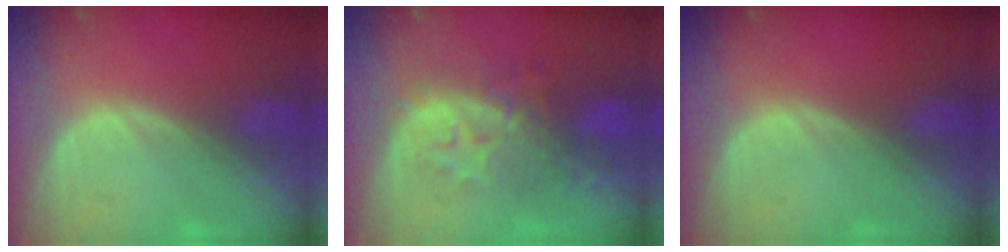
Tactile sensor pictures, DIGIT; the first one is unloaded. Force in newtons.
{"total": 9.4, "press": 8.7, "slide": 3.5}
{"total": 0.0}